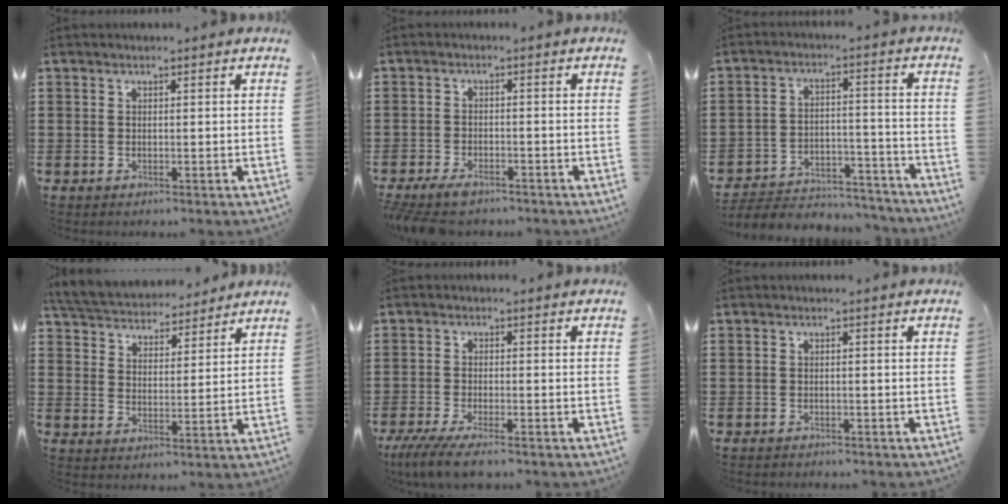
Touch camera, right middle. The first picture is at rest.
{"total": 3.1, "force": [-2.8, 0.8, 1.1], "torque": [-0.034, -0.003, -0.062]}
{"total": 4.7, "force": [-4.5, 1.1, 0.8], "torque": [-0.024, 0.006, -0.094]}
{"total": 5.3, "force": [5.2, 0.9, 0.1], "torque": [-0.031, -0.030, 0.091]}
{"total": 4.4, "force": [-3.6, 0.3, 2.4], "torque": [-0.062, -0.017, -0.072]}
{"total": 0.9, "force": [-0.9, 0.1, 0.0], "torque": [-0.003, 0.000, -0.019]}